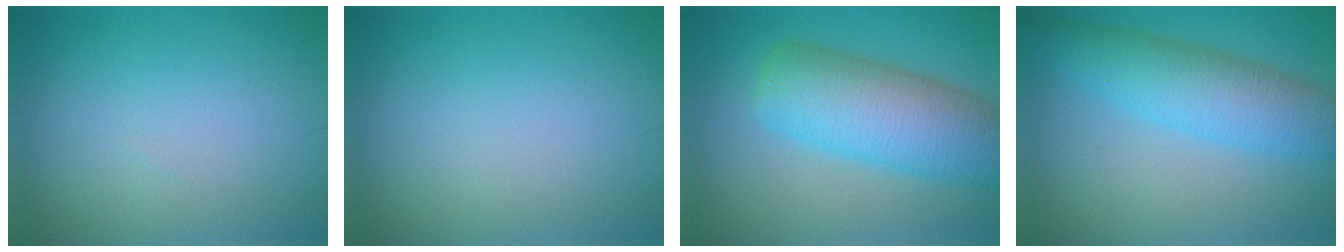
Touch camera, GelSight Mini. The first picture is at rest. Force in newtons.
{"total": 0.0}
{"total": 8.6, "press": 8.6, "slide": 0.2}
{"total": 5.7, "press": 5.7, "slide": 0.3}